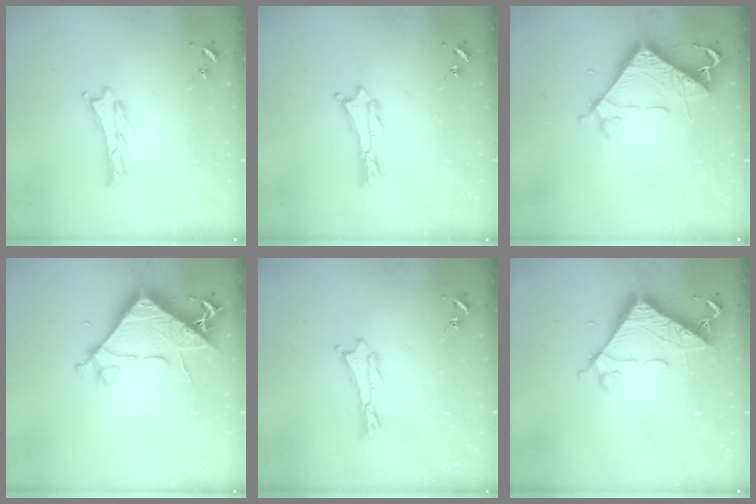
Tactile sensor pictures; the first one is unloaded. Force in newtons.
{"total": 0.0}
{"total": 7.1, "press": 7.1, "slide": 0.6}
{"total": 8.2, "press": 8.1, "slide": 1.2}
{"total": 0.0}
{"total": 8.3, "press": 8.3, "slide": 0.8}